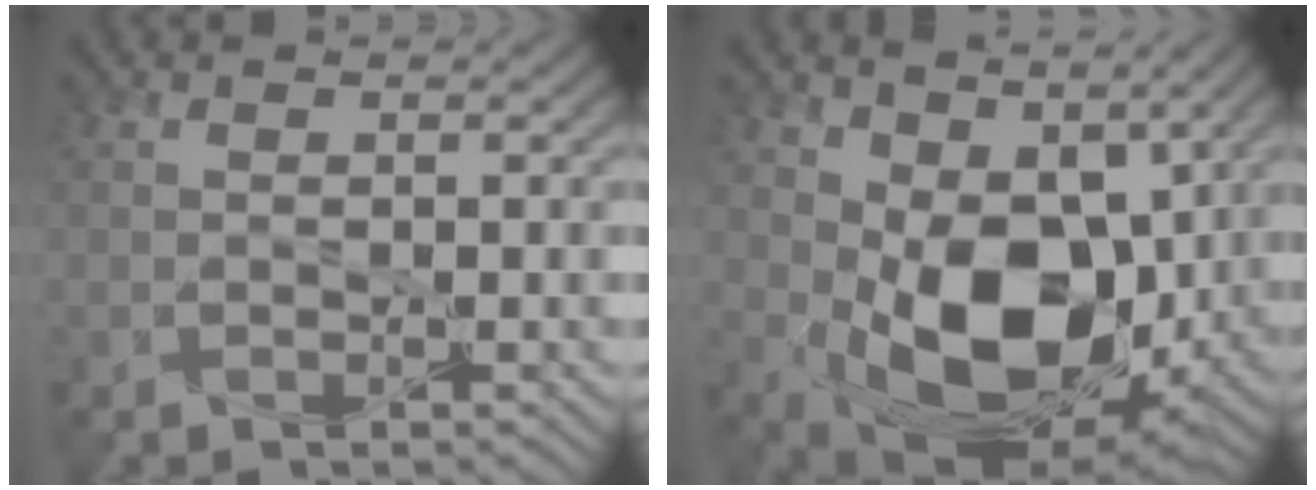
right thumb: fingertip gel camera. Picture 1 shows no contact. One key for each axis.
{"total": 14.1, "fx": 1.0, "fy": 8.9, "fz": 10.9, "tx": -0.214, "ty": -0.031, "tz": 0.027}